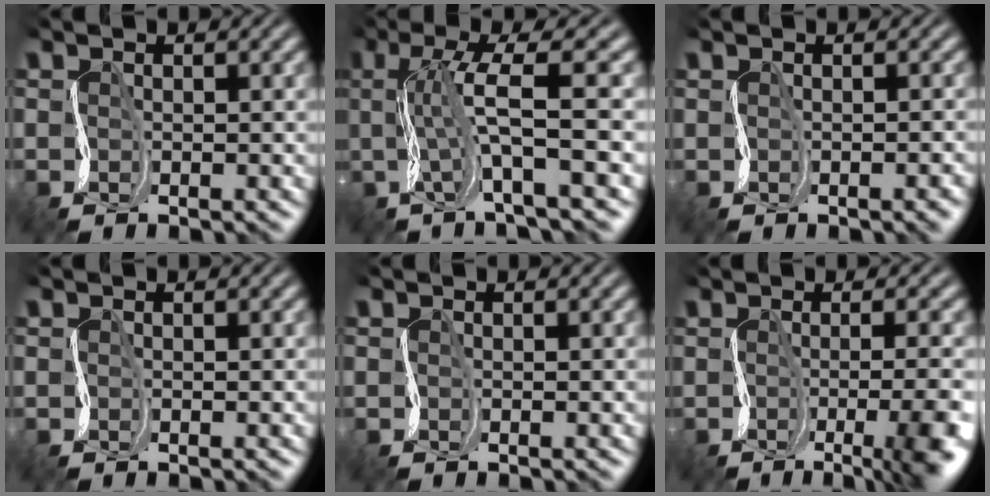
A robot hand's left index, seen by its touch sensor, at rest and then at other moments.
{"total": 6.2, "force": [0.7, 1.0, 6.1], "torque": [-0.092, 0.011, 0.007]}
{"total": 2.6, "force": [-0.6, 1.3, 2.2], "torque": [-0.001, 0.008, 0.003]}
{"total": 0.0}
{"total": 0.0}
{"total": 9.3, "force": [-2.0, 3.2, 8.6], "torque": [-0.088, -0.008, -0.024]}